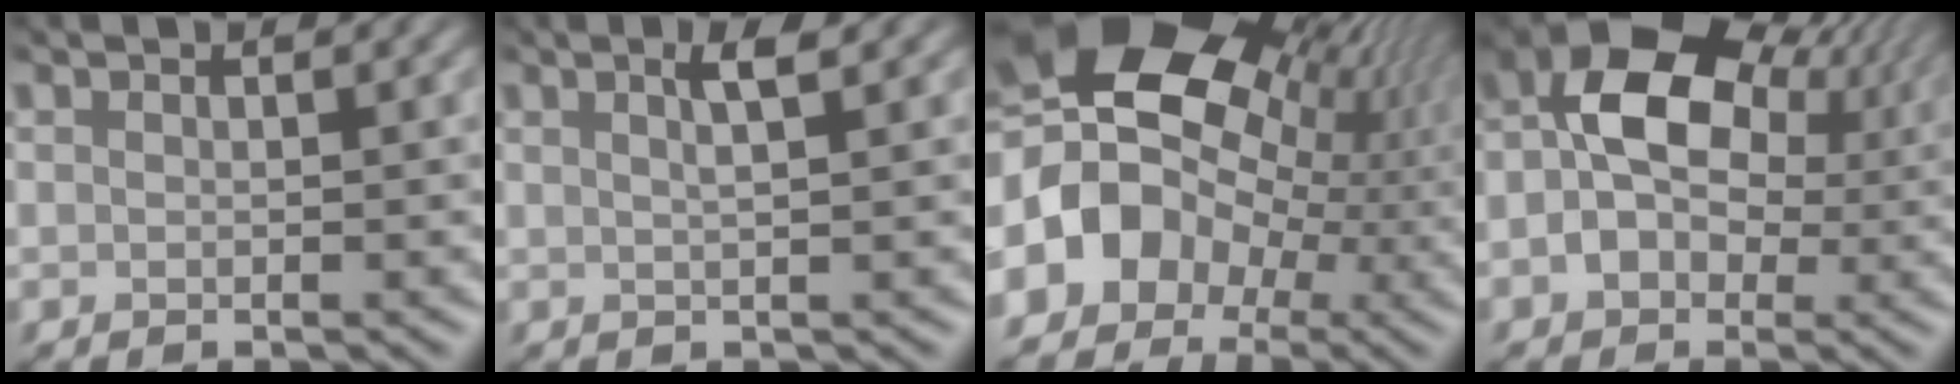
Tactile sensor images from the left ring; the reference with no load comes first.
{"total": 1.2, "force": [-0.2, 0.1, 1.2], "torque": [-0.024, 0.002, 0.003]}
{"total": 15.3, "force": [0.5, 11.7, 9.8], "torque": [-0.190, 0.011, 0.018]}
{"total": 10.3, "force": [0.6, 7.7, 6.8], "torque": [-0.130, -0.001, 0.017]}